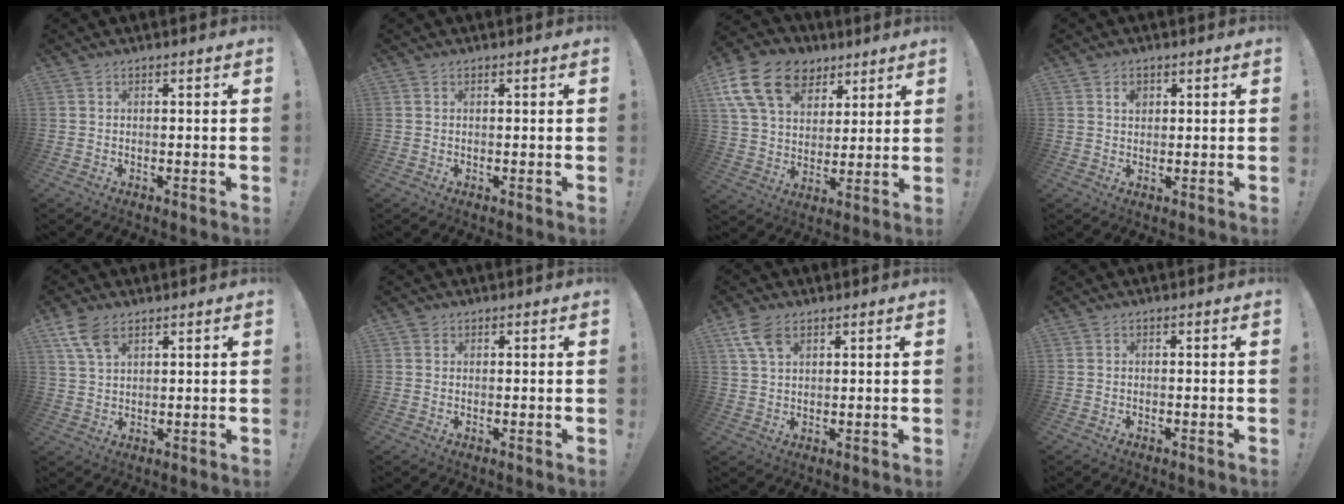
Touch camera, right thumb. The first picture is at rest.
{"total": 0.0}
{"total": 19.2, "force": [9.2, 13.5, 10.0], "torque": [-0.165, -0.044, 0.171]}
{"total": 2.4, "force": [1.1, 1.7, 1.3], "torque": [-0.011, -0.004, 0.016]}
{"total": 7.2, "force": [4.3, 3.5, 4.6], "torque": [-0.091, -0.011, 0.085]}
{"total": 0.9, "force": [0.5, 0.8, 0.1], "torque": [0.001, 0.000, 0.008]}
{"total": 7.0, "force": [3.6, 3.8, 4.6], "torque": [-0.089, -0.005, 0.072]}
{"total": 0.0}